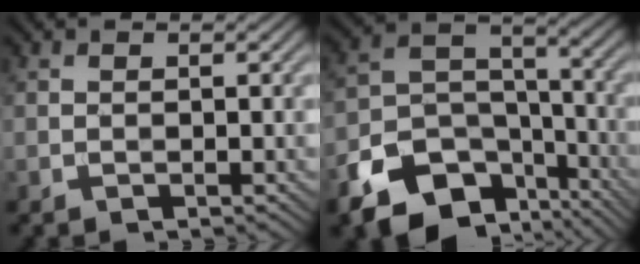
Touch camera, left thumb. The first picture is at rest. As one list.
[{"total": 13.1, "force": [-8.6, 7.9, 5.9], "torque": [-0.130, -0.032, -0.145]}]